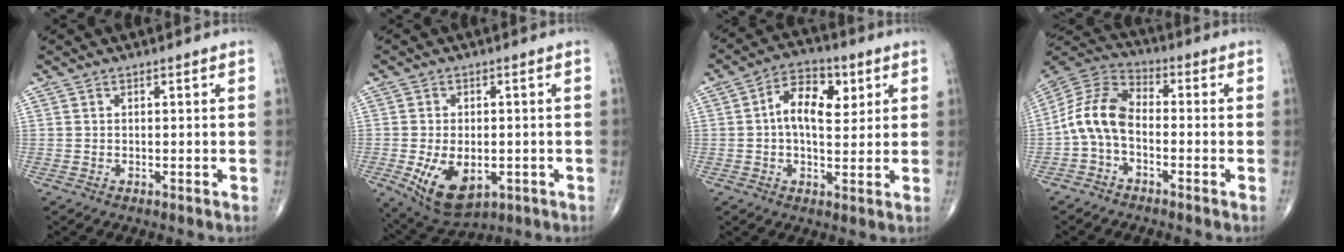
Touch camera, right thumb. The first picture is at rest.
{"total": 11.2, "force": [-3.1, 6.6, 8.5], "torque": [-0.134, -0.004, -0.034]}
{"total": 10.4, "force": [2.3, 6.0, 8.1], "torque": [-0.105, 0.006, 0.031]}
{"total": 9.8, "force": [-2.1, 6.0, 7.4], "torque": [-0.142, 0.036, -0.057]}